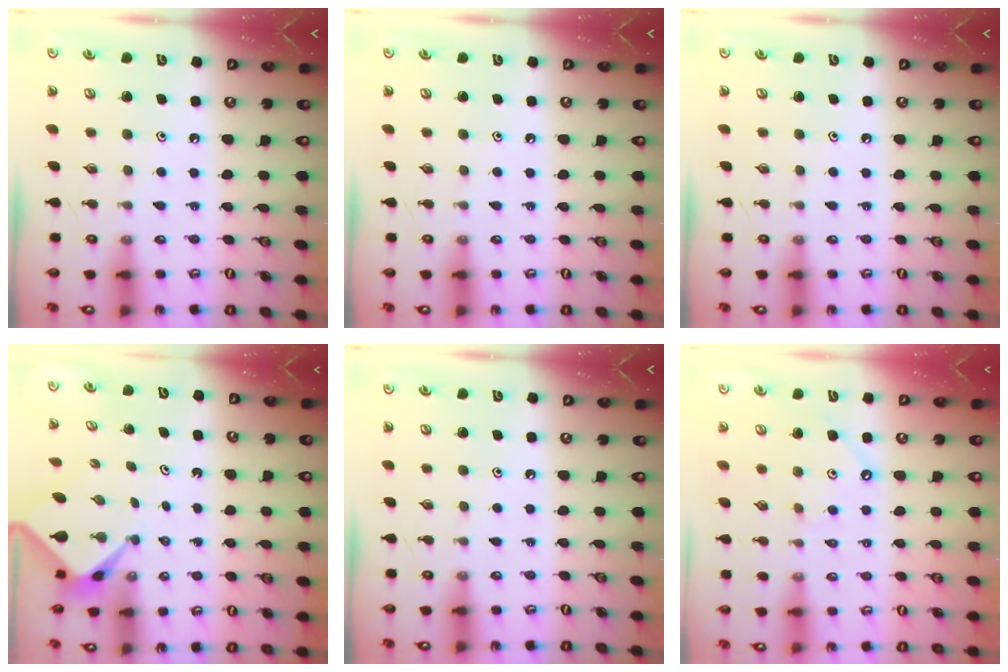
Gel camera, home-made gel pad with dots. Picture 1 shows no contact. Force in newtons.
{"total": 0.0}
{"total": 0.0}
{"total": 1.6, "press": 1.6, "slide": 0.3}
{"total": 0.0}
{"total": 1.7, "press": 1.6, "slide": 0.3}